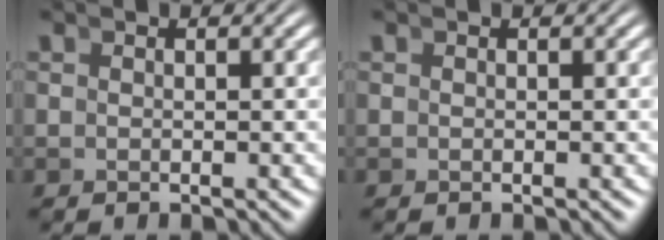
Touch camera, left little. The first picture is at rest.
{"total": 0.0}